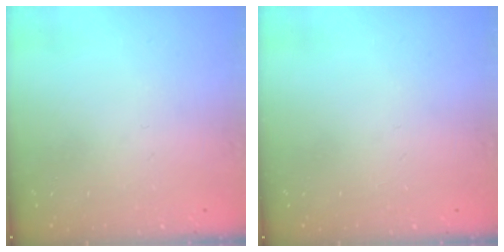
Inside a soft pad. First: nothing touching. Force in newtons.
{"total": 0.0}